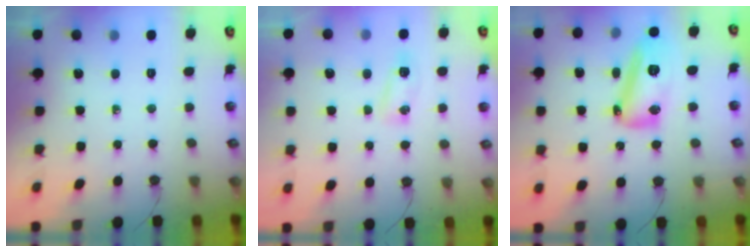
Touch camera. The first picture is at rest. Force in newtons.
{"total": 16.3, "press": 7.0, "slide": 14.8}
{"total": 13.9, "press": 13.8, "slide": 1.4}